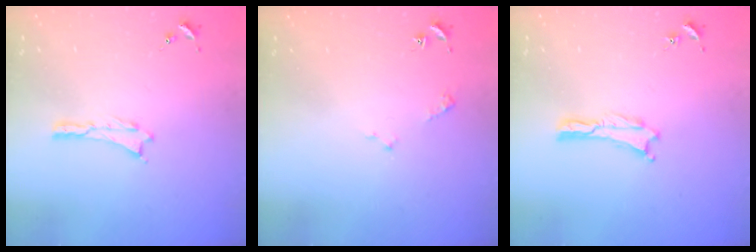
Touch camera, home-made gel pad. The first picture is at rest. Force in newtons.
{"total": 1.6, "press": 1.6, "slide": 0.2}
{"total": 0.0}